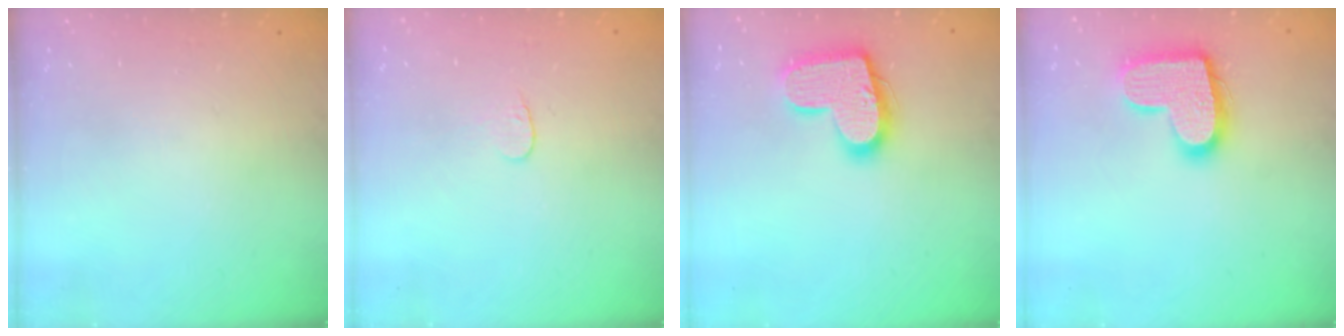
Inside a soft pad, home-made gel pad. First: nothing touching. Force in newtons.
{"total": 3.8, "press": 3.7, "slide": 0.4}
{"total": 16.4, "press": 16.4, "slide": 1.0}
{"total": 15.6, "press": 15.6, "slide": 0.8}